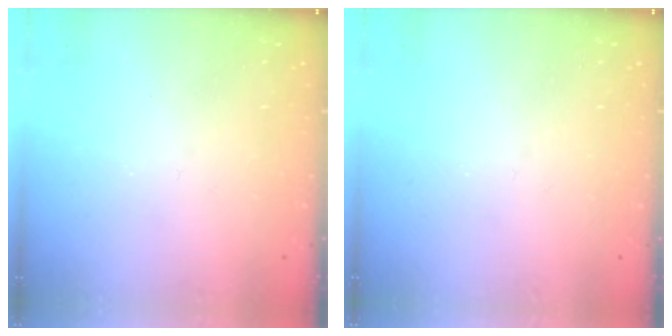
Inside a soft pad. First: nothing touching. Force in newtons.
{"total": 0.0}